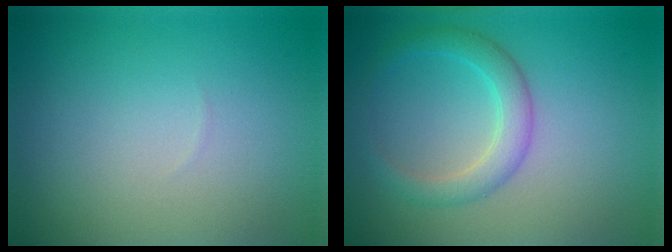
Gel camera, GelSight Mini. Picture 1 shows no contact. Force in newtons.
{"total": 3.1, "press": 3.1, "slide": 0.0}